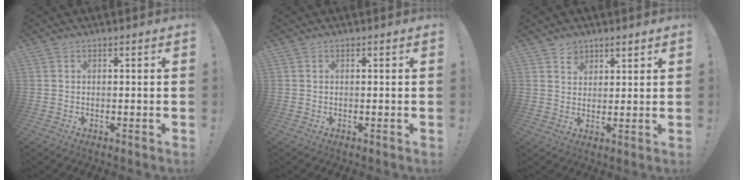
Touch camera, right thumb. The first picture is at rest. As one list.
[{"total": 0.0}, {"total": 3.6, "force": [2.7, 2.4, 0.4], "torque": [0.002, -0.017, 0.047]}]